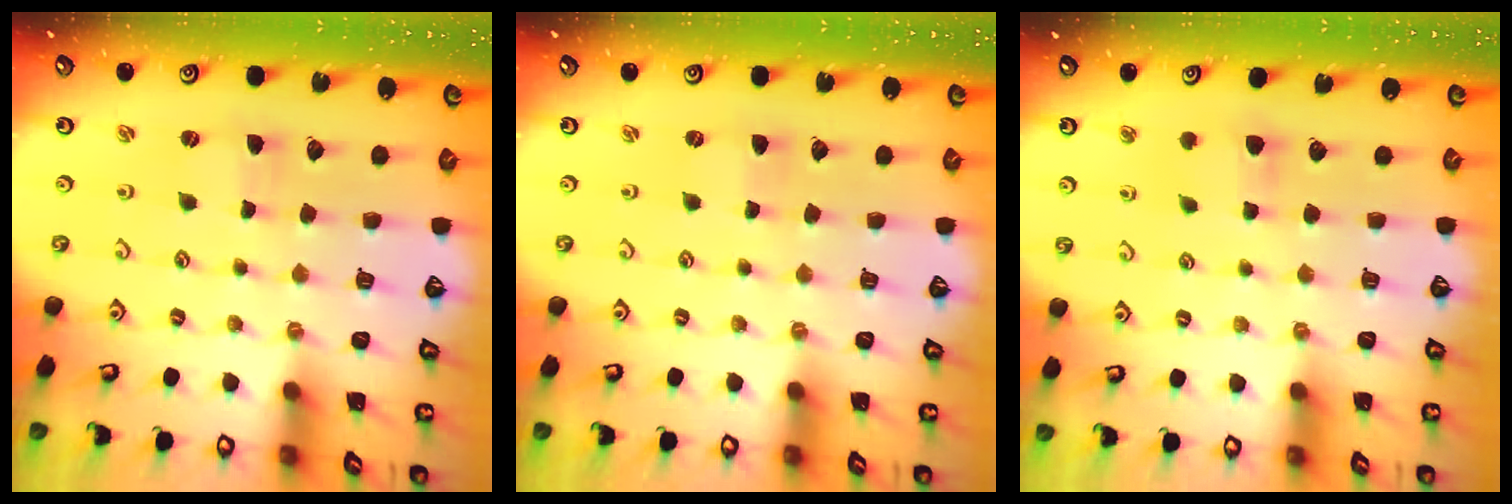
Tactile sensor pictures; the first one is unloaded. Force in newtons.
{"total": 0.0}
{"total": 4.1, "press": 4.1, "slide": 0.7}